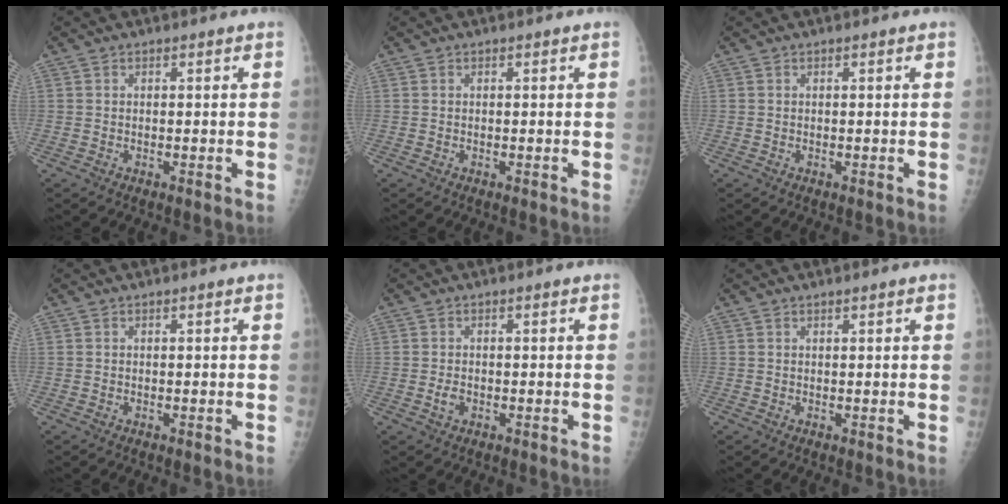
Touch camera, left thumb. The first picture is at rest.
{"total": 0.0}
{"total": 0.0}
{"total": 0.0}
{"total": 1.6, "force": [-0.5, 1.1, 1.1], "torque": [-0.021, 0.002, -0.007]}
{"total": 0.9, "force": [0.6, 0.1, 0.6], "torque": [-0.007, 0.000, 0.010]}